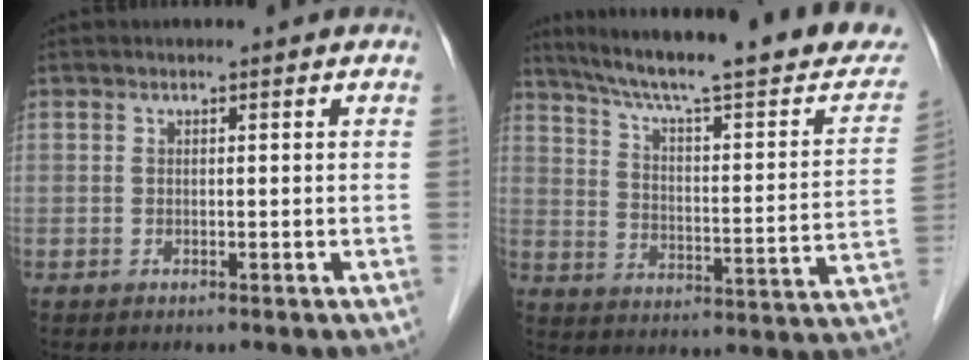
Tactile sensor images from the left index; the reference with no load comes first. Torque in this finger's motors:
{"motor_torque": [0.09, -0.24, 0.32, 0.11]}